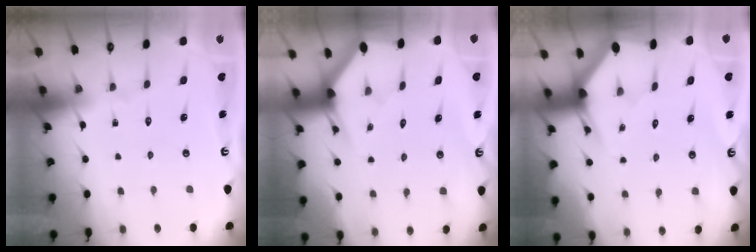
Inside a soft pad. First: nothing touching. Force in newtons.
{"total": 2.4, "press": 2.4, "slide": 0.2}
{"total": 2.8, "press": 2.8, "slide": 0.1}